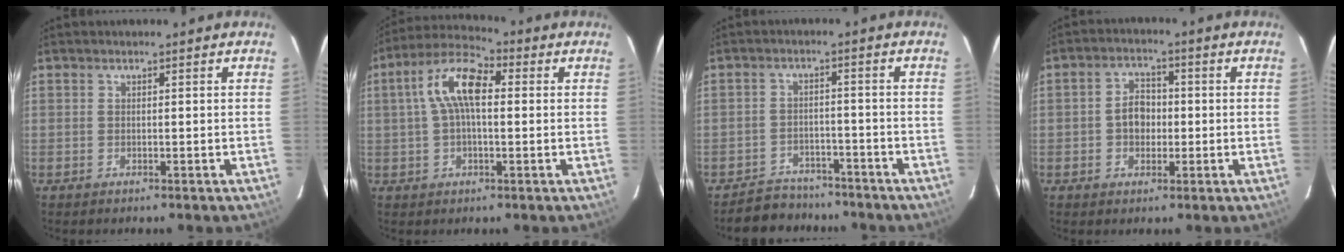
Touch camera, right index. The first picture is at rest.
{"total": 10.0, "force": [1.5, 4.3, 8.9], "torque": [-0.175, 0.028, 0.022]}
{"total": 8.0, "force": [-7.2, 3.5, 0.5], "torque": [-0.028, 0.014, -0.100]}
{"total": 5.0, "force": [-0.5, 3.9, 3.1], "torque": [-0.056, 0.015, -0.005]}